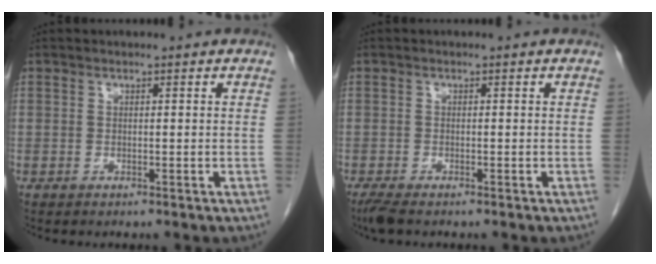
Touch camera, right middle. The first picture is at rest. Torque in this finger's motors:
{"motor_torque": [0.04, 0.00, 0.02, 0.01]}